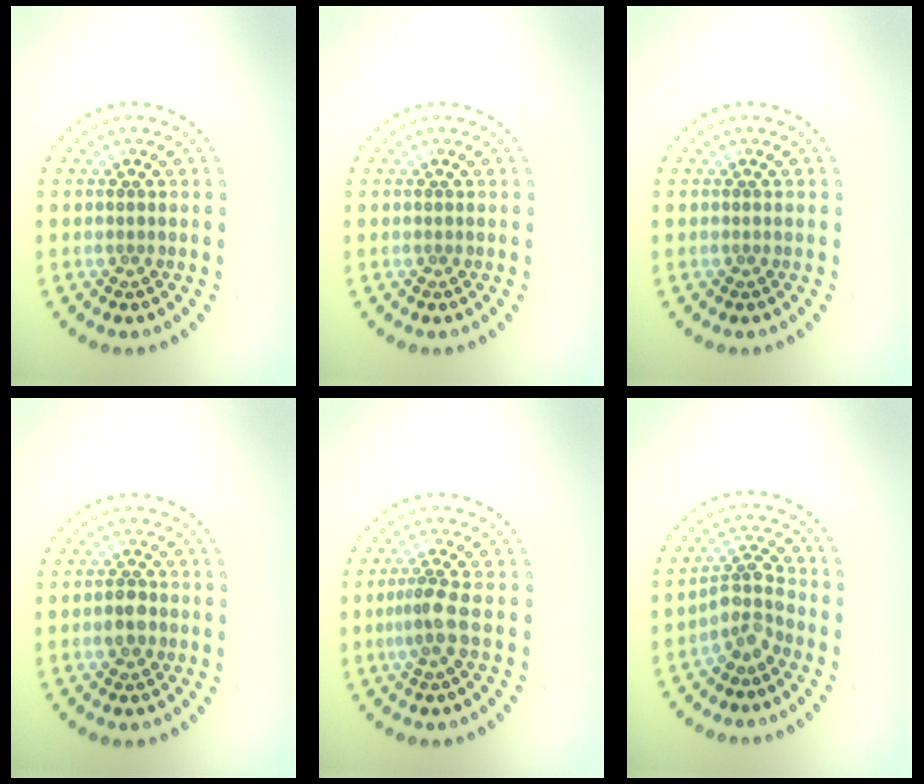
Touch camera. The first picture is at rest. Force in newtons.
{"total": 0.0}
{"total": 0.0}
{"total": 1.8, "press": 1.8, "slide": 0.4}
{"total": 2.4, "press": 1.7, "slide": 1.6}
{"total": 2.9, "press": 2.1, "slide": 2.0}